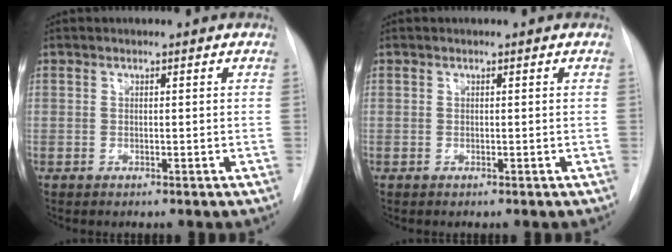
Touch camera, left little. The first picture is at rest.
{"total": 0.0}